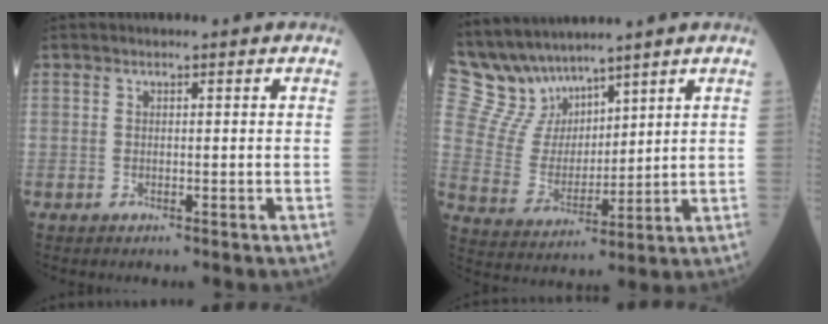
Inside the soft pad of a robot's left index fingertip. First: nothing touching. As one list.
[{"total": 9.5, "force": [8.7, 3.6, 1.3], "torque": [-0.053, 0.027, 0.192]}]